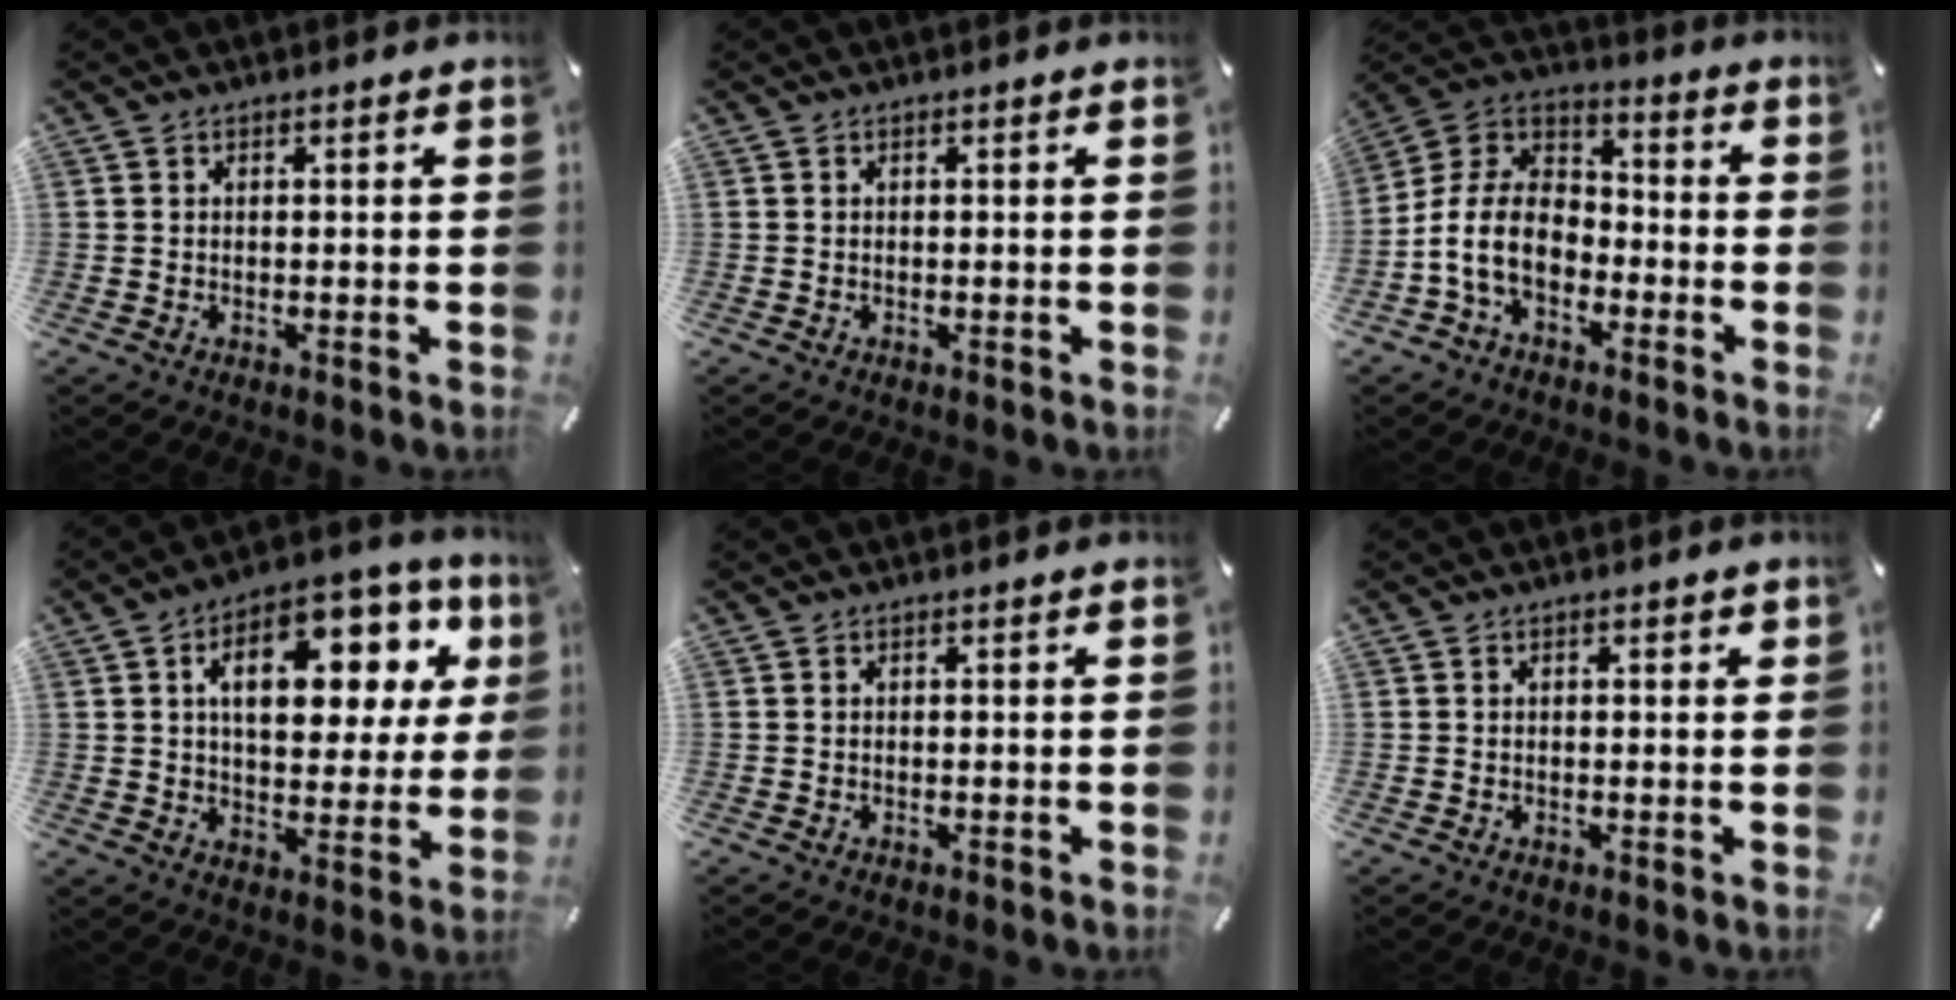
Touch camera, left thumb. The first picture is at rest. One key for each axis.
{"total": 0.0}
{"total": 11.7, "fx": -4.9, "fy": 8.1, "fz": 6.9, "tx": -0.162, "ty": 0.020, "tz": -0.097}
{"total": 18.6, "fx": 7.1, "fy": 10.3, "fz": 13.8, "tx": -0.202, "ty": -0.027, "tz": 0.115}
{"total": 0.0}
{"total": 0.7, "fx": 0.1, "fy": 0.4, "fz": 0.6, "tx": -0.011, "ty": 0.005, "tz": 0.001}